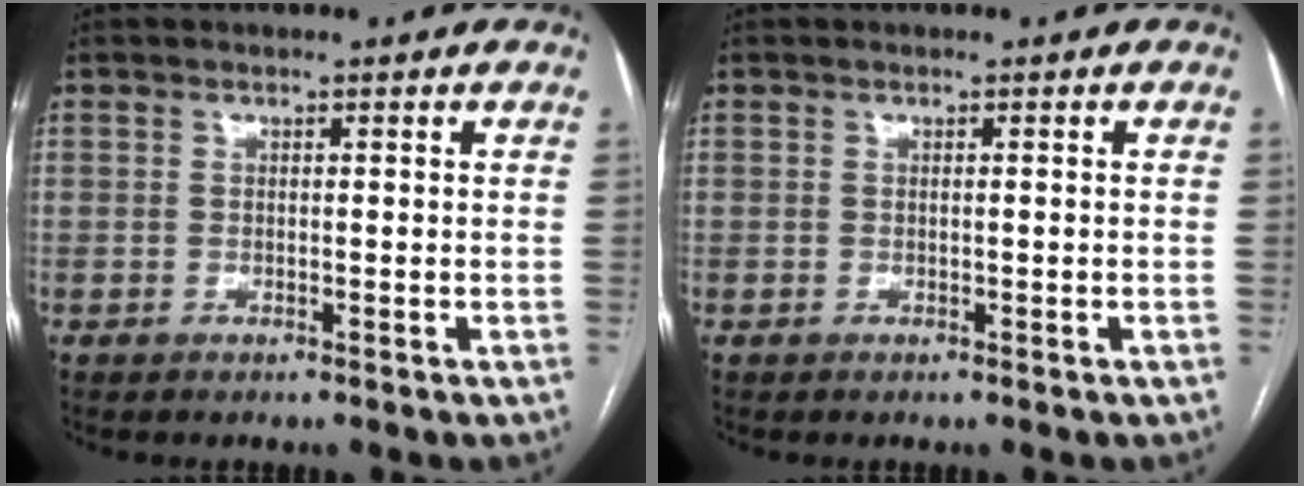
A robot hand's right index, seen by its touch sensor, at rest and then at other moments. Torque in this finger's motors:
{"motor_torque": [-0.02, -0.07, 0.06, 0.01]}